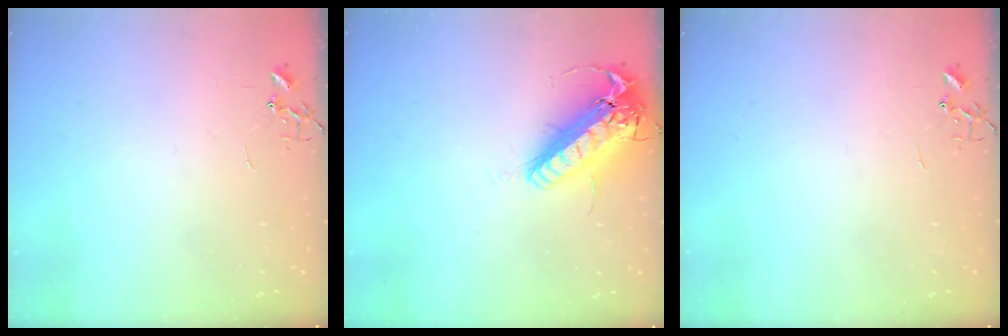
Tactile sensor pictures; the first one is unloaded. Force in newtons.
{"total": 21.1, "press": 20.8, "slide": 3.7}
{"total": 0.0}